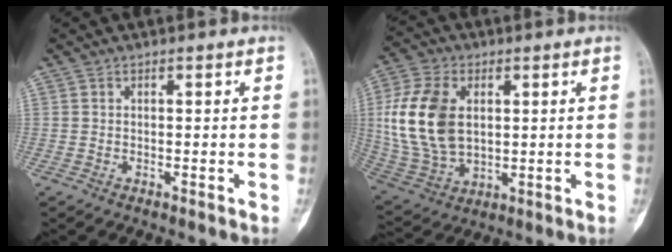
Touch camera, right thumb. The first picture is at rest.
{"total": 16.5, "force": [2.5, 10.6, 12.3], "torque": [-0.244, -0.005, 0.057]}